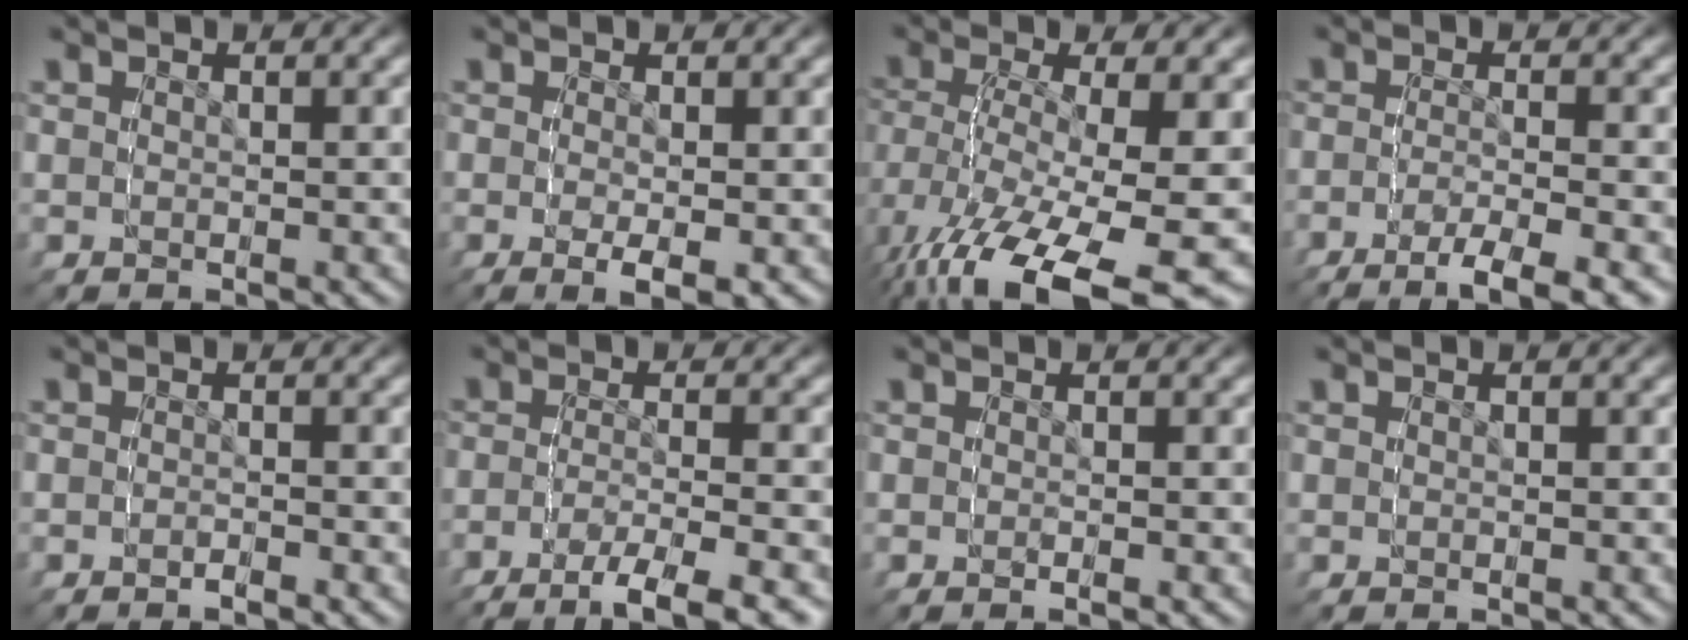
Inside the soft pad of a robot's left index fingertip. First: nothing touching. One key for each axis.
{"total": 1.3, "fx": 0.7, "fy": -1.1, "fz": -0.3, "tx": 0.016, "ty": 0.009, "tz": 0.010}
{"total": 6.4, "fx": -2.1, "fy": 3.5, "fz": 5.0, "tx": -0.091, "ty": -0.011, "tz": -0.016}
{"total": 3.6, "fx": -3.0, "fy": -2.0, "fz": 0.3, "tx": 0.007, "ty": 0.006, "tz": -0.054}
{"total": 2.0, "fx": -1.3, "fy": -1.4, "fz": -0.6, "tx": -0.002, "ty": -0.003, "tz": -0.014}
{"total": 3.9, "fx": -3.4, "fy": -1.4, "fz": 1.1, "tx": -0.011, "ty": 0.006, "tz": -0.059}
{"total": 0.7, "fx": -0.3, "fy": -0.6, "fz": -0.1, "tx": -0.002, "ty": 0.001, "tz": -0.004}
{"total": 0.0}